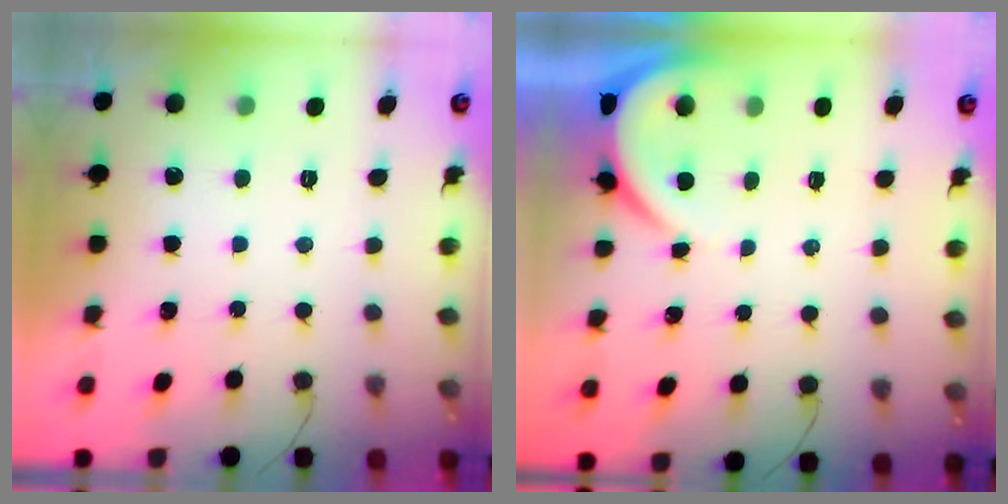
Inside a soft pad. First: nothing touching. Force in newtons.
{"total": 3.7, "press": 3.6, "slide": 0.2}